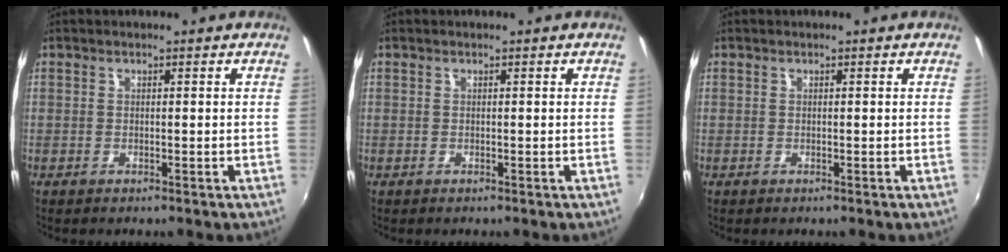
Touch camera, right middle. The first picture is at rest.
{"total": 0.0}
{"total": 0.0}